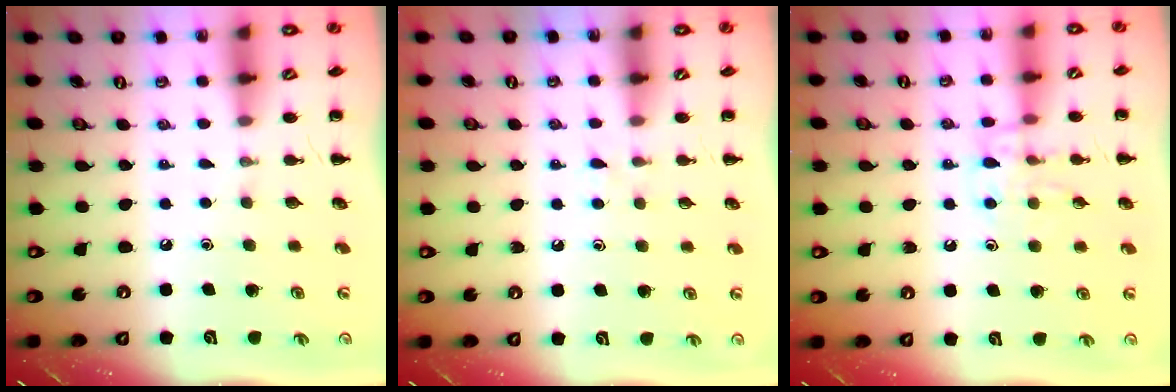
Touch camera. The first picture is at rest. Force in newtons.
{"total": 3.5, "press": 3.3, "slide": 1.2}
{"total": 10.3, "press": 10.3, "slide": 0.8}